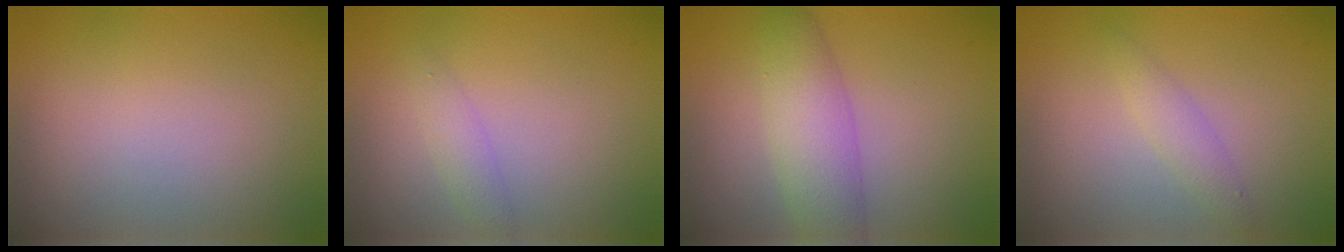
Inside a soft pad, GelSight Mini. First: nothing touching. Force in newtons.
{"total": 1.4, "press": 1.4, "slide": 0.1}
{"total": 4.6, "press": 4.6, "slide": 0.1}
{"total": 1.6, "press": 1.6, "slide": 0.1}